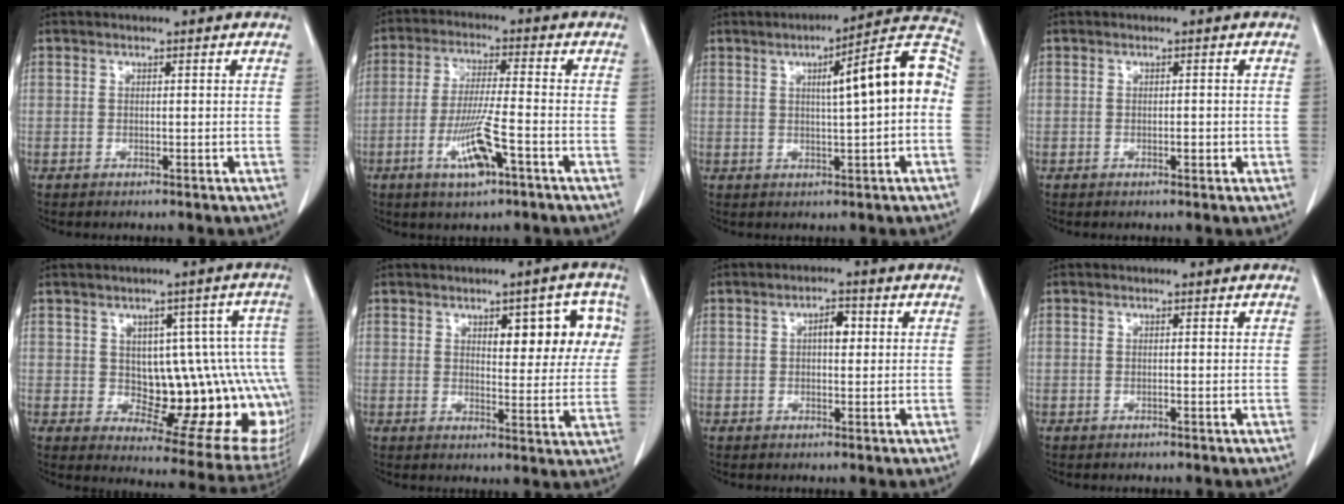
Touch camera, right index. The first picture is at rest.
{"total": 8.6, "force": [-3.8, 0.8, 7.7], "torque": [-0.152, -0.011, -0.067]}
{"total": 11.9, "force": [1.0, 0.8, 11.8], "torque": [-0.156, 0.032, 0.008]}
{"total": 1.0, "force": [-0.2, 0.5, 0.8], "torque": [-0.013, 0.001, -0.001]}
{"total": 18.3, "force": [-1.1, 7.0, 16.9], "torque": [-0.142, 0.026, 0.010]}
{"total": 9.7, "force": [3.5, 3.6, 8.3], "torque": [-0.093, 0.018, 0.044]}
{"total": 2.9, "force": [0.5, 1.2, 2.5], "torque": [-0.039, 0.006, 0.006]}
{"total": 0.0}